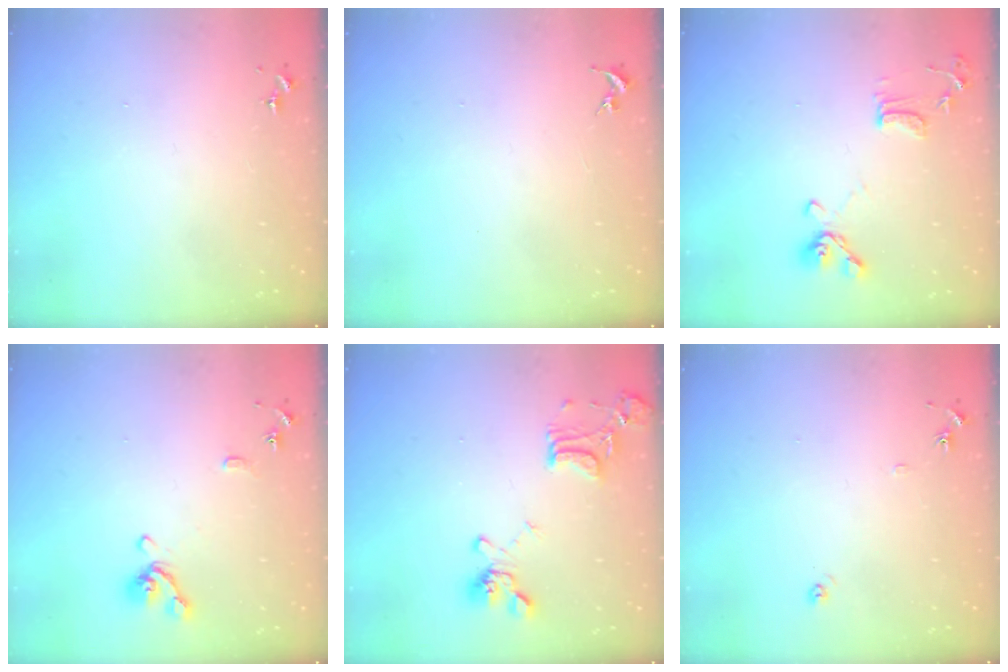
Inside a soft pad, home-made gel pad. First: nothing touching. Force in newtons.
{"total": 0.0}
{"total": 11.2, "press": 11.0, "slide": 2.0}
{"total": 9.9, "press": 9.8, "slide": 1.3}
{"total": 15.8, "press": 15.7, "slide": 1.4}
{"total": 5.8, "press": 5.8, "slide": 0.6}